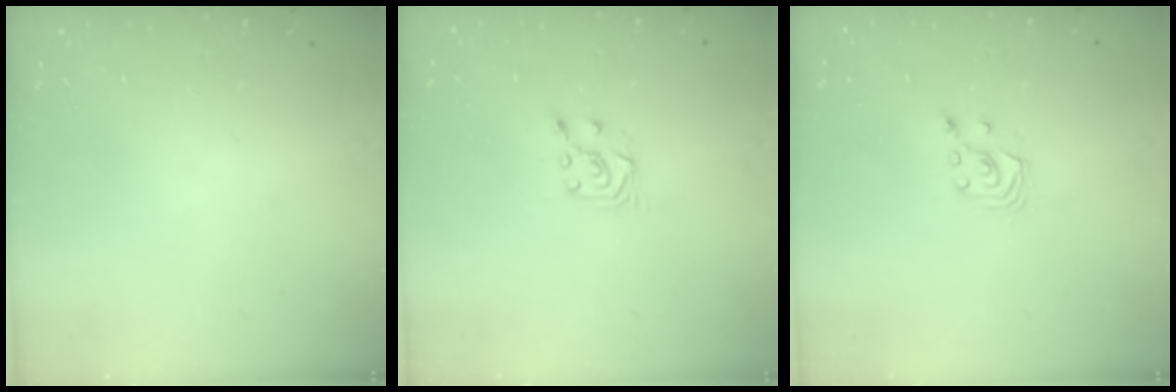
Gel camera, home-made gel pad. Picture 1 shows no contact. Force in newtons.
{"total": 6.3, "press": 6.3, "slide": 0.7}
{"total": 2.9, "press": 2.8, "slide": 0.3}